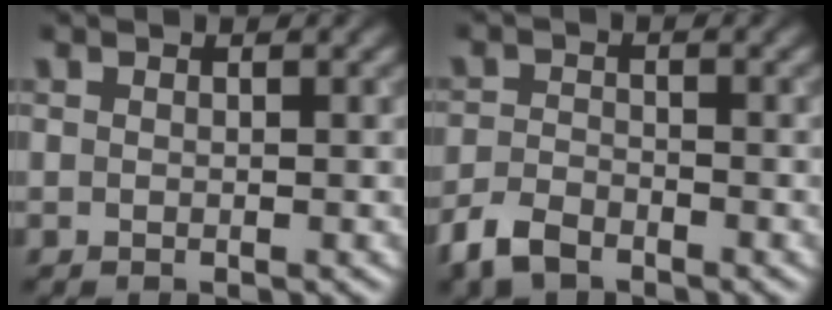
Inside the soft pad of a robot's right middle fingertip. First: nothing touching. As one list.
[{"total": 3.0, "force": [-2.5, 1.2, 1.1], "torque": [-0.028, -0.005, -0.060]}]